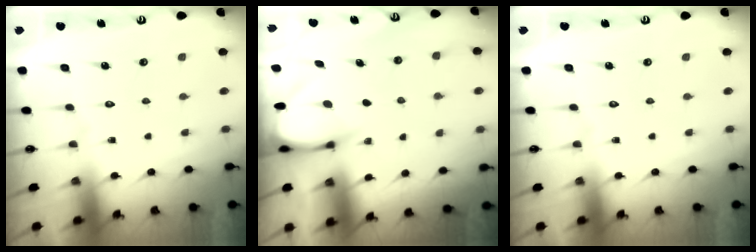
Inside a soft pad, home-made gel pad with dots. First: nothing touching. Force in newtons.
{"total": 3.3, "press": 3.2, "slide": 0.3}
{"total": 0.0}